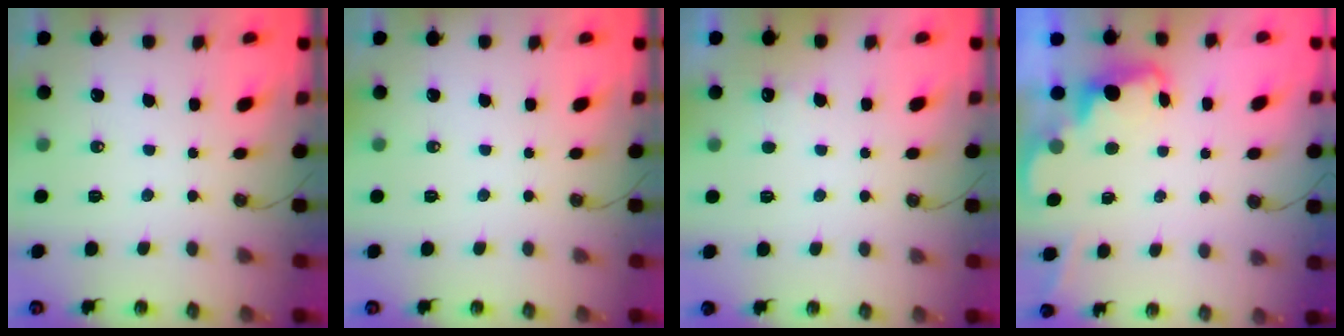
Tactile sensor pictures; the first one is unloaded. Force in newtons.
{"total": 0.0}
{"total": 3.7, "press": 3.6, "slide": 0.7}
{"total": 2.3, "press": 2.2, "slide": 0.6}